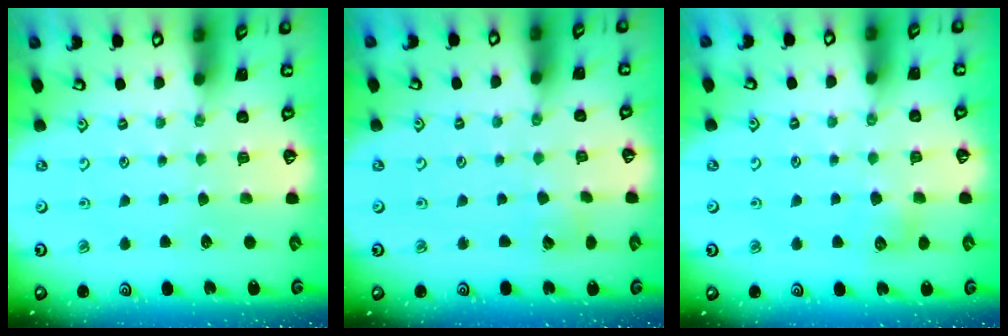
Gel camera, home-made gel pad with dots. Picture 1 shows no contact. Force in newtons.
{"total": 3.5, "press": 3.5, "slide": 0.5}
{"total": 6.3, "press": 6.3, "slide": 0.9}